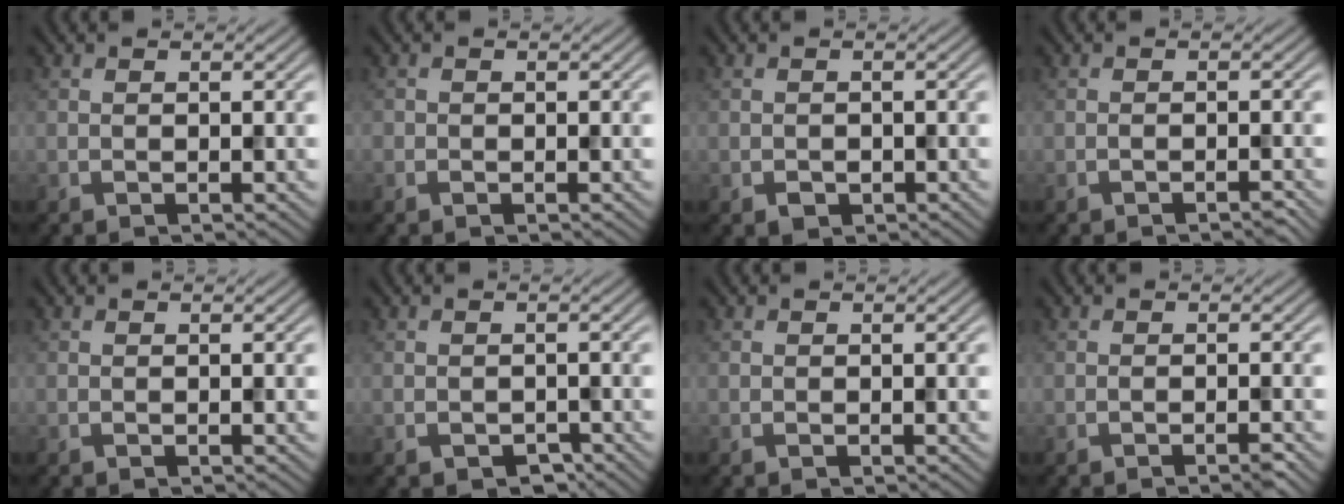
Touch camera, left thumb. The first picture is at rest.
{"total": 0.5, "force": [-0.2, 0.5, 0.0], "torque": [0.002, -0.004, -0.004]}
{"total": 1.2, "force": [-0.5, 1.0, 0.4], "torque": [-0.006, -0.006, -0.010]}
{"total": 1.0, "force": [-0.8, 0.1, 0.6], "torque": [-0.007, 0.004, -0.016]}
{"total": 0.0}
{"total": 1.6, "force": [-0.9, 1.1, 0.7], "torque": [-0.012, -0.008, -0.014]}
{"total": 0.0}
{"total": 1.2, "force": [-0.7, 0.0, 0.9], "torque": [-0.012, 0.004, -0.017]}